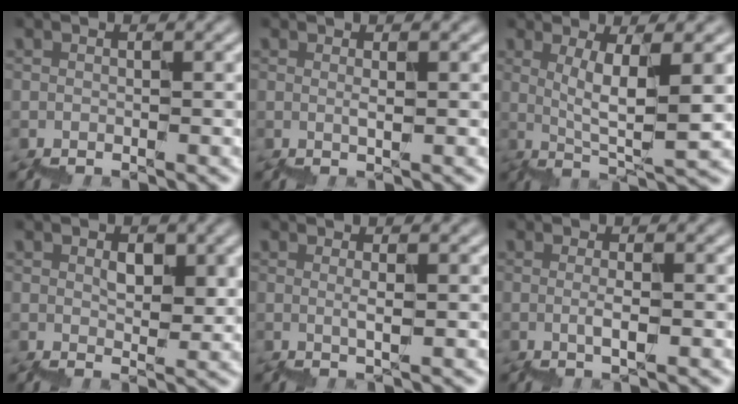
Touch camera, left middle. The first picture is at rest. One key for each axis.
{"total": 0.7, "fx": 0.3, "fy": 0.1, "fz": 0.6, "tx": -0.004, "ty": 0.002, "tz": 0.005}
{"total": 4.9, "fx": 2.1, "fy": 0.9, "fz": 4.3, "tx": -0.070, "ty": 0.002, "tz": 0.045}
{"total": 2.8, "fx": 1.6, "fy": 1.3, "fz": 1.9, "tx": -0.033, "ty": 0.002, "tz": 0.028}
{"total": 1.0, "fx": 0.6, "fy": 0.1, "fz": 0.8, "tx": -0.010, "ty": 0.003, "tz": 0.011}
{"total": 1.2, "fx": 0.1, "fy": 0.3, "fz": 1.1, "tx": -0.018, "ty": -0.002, "tz": 0.008}